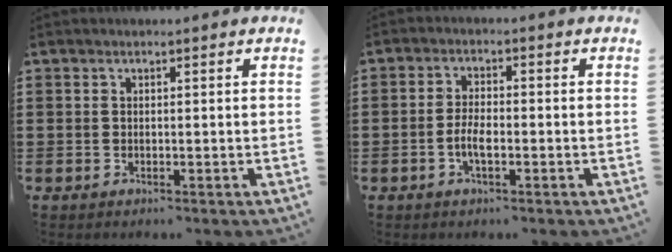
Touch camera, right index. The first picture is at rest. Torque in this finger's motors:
{"motor_torque": [1.07, 1.07, 0.07, 0.04]}